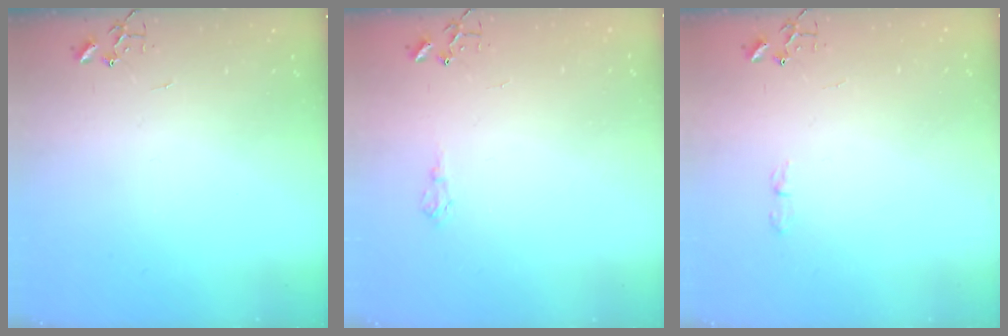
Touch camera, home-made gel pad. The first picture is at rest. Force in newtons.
{"total": 5.5, "press": 5.5, "slide": 0.7}
{"total": 4.1, "press": 4.0, "slide": 0.8}